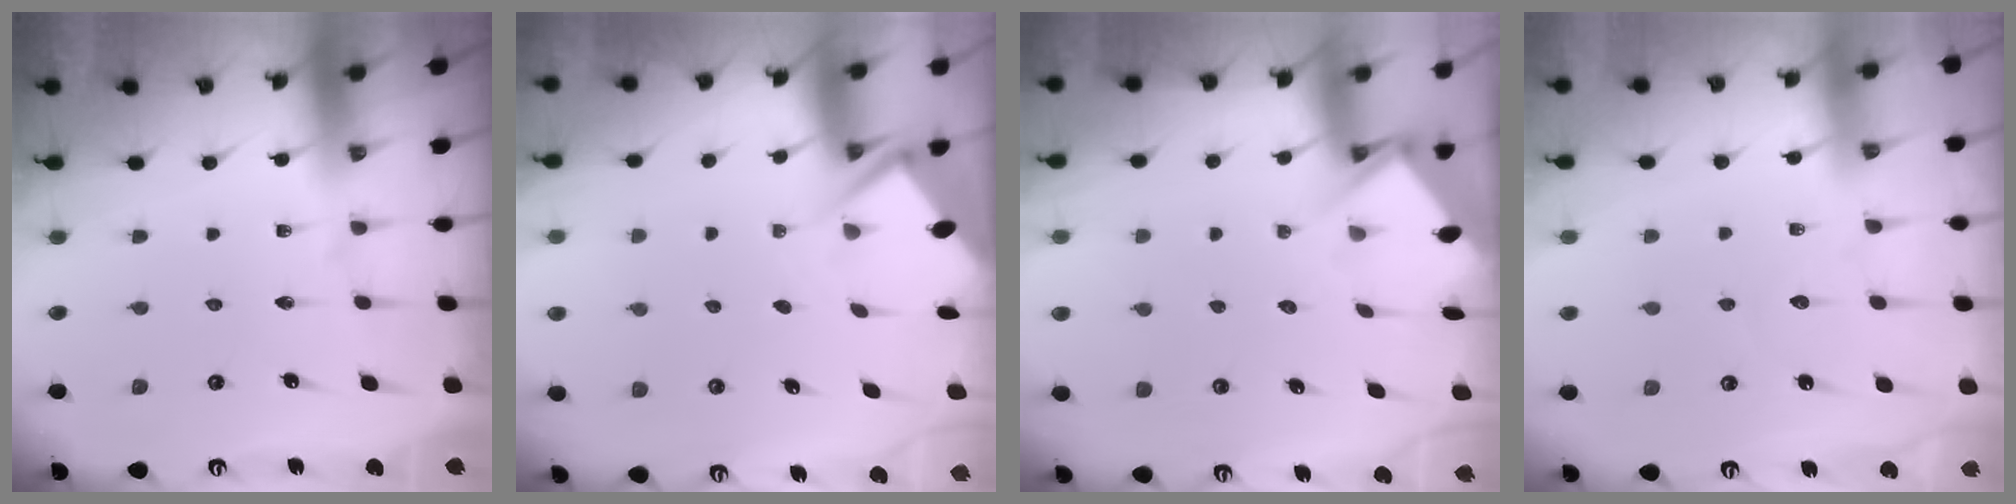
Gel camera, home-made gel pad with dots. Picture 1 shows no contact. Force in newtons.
{"total": 2.9, "press": 2.9, "slide": 0.4}
{"total": 3.9, "press": 3.9, "slide": 0.3}
{"total": 3.1, "press": 3.1, "slide": 0.4}